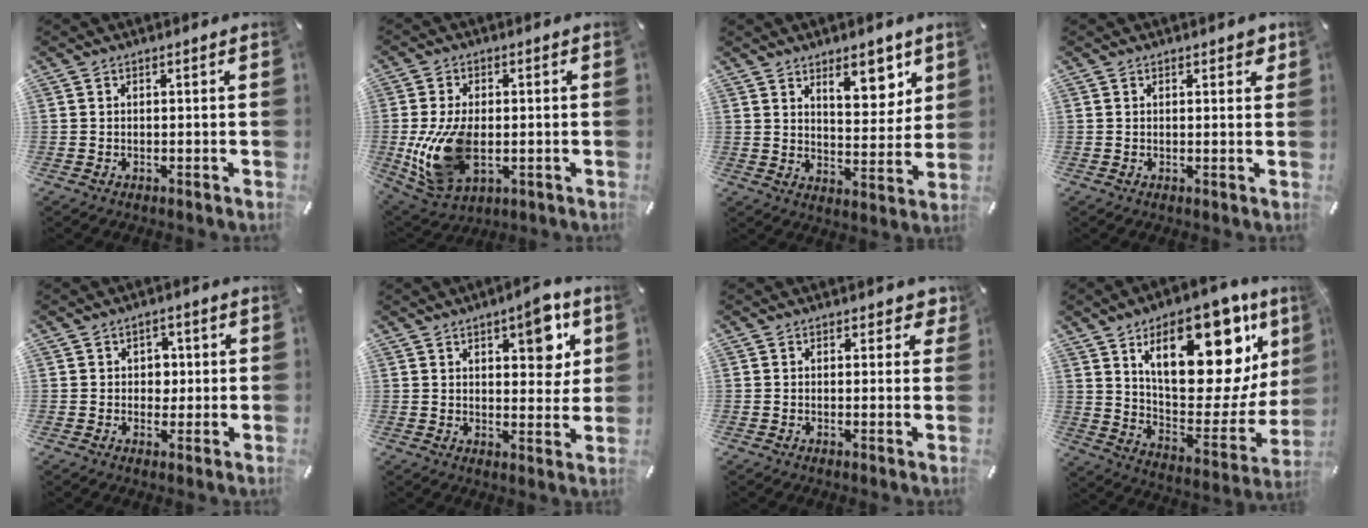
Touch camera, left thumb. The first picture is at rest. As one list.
[{"total": 14.7, "force": [-1.9, 9.1, 11.4], "torque": [-0.252, -0.015, -0.033]}, {"total": 9.4, "force": [6.3, 4.5, 5.3], "torque": [-0.054, -0.041, 0.102]}, {"total": 1.8, "force": [1.1, 1.0, 1.1], "torque": [-0.008, -0.001, 0.015]}, {"total": 3.8, "force": [0.3, 3.4, 1.7], "torque": [-0.015, -0.001, -0.004]}, {"total": 9.2, "force": [4.7, 4.5, 6.5], "torque": [-0.062, -0.027, 0.071]}, {"total": 2.2, "force": [1.1, 1.5, 1.2], "torque": [-0.002, -0.002, 0.014]}, {"total": 27.6, "force": [13.6, 12.9, 20.3], "torque": [-0.289, -0.084, 0.230]}]